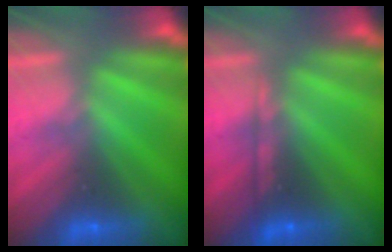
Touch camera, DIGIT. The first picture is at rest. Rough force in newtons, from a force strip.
{"total": 2.2}